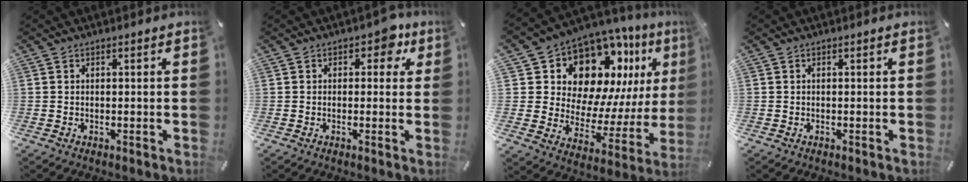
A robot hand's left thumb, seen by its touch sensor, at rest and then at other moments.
{"total": 5.1, "force": [2.1, 3.2, 3.3], "torque": [-0.024, -0.004, 0.026]}
{"total": 14.5, "force": [9.4, 9.7, 5.1], "torque": [-0.075, -0.102, 0.171]}
{"total": 0.0}